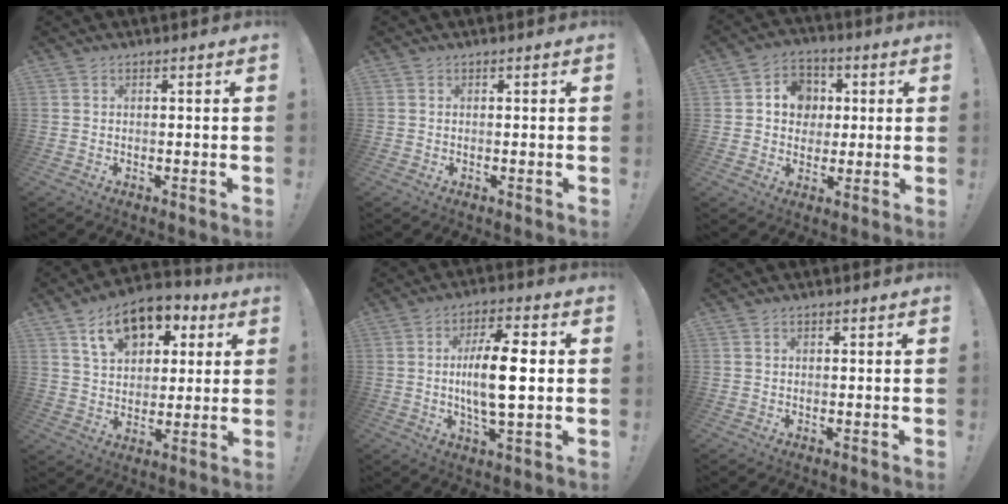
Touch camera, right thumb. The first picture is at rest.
{"total": 0.0}
{"total": 10.5, "force": [1.8, 9.5, 4.1], "torque": [-0.057, -0.001, 0.043]}
{"total": 15.2, "force": [8.0, 10.0, 8.3], "torque": [-0.124, -0.035, 0.146]}
{"total": 13.7, "force": [0.3, 4.0, 13.1], "torque": [-0.248, -0.005, -0.007]}
{"total": 0.6, "force": [0.5, 0.3, 0.3], "torque": [0.002, -0.001, 0.007]}